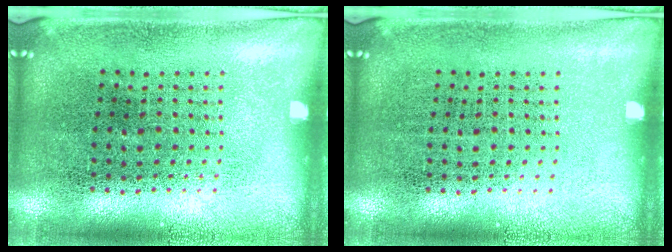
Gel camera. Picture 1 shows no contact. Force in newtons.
{"total": 0.0}